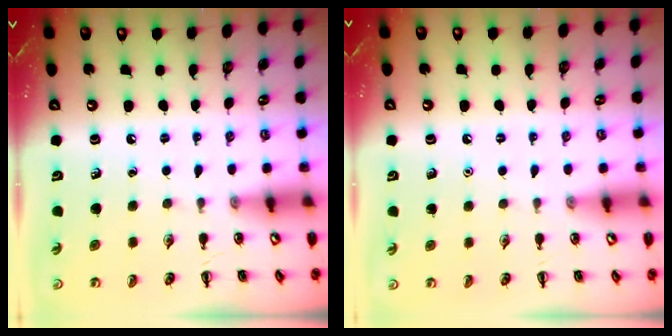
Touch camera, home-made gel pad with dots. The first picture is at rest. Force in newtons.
{"total": 1.6, "press": 1.6, "slide": 0.1}